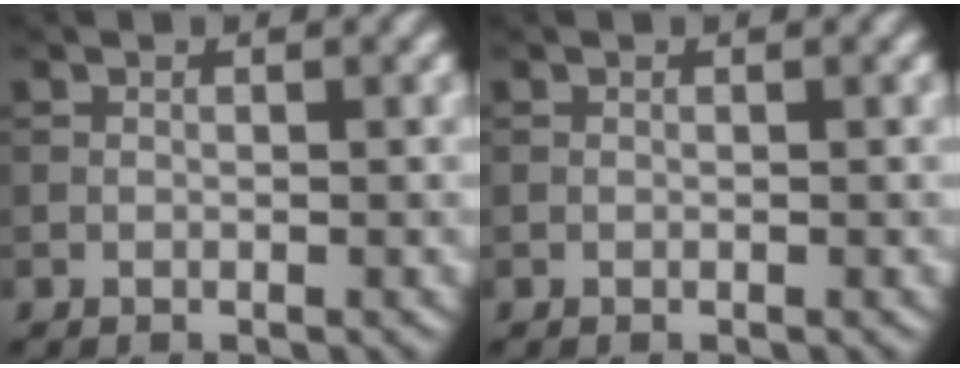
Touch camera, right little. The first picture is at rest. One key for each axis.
{"total": 0.0}